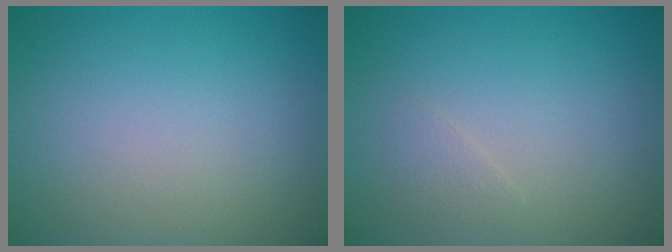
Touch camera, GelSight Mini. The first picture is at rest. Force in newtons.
{"total": 0.8, "press": 0.8, "slide": 0.0}